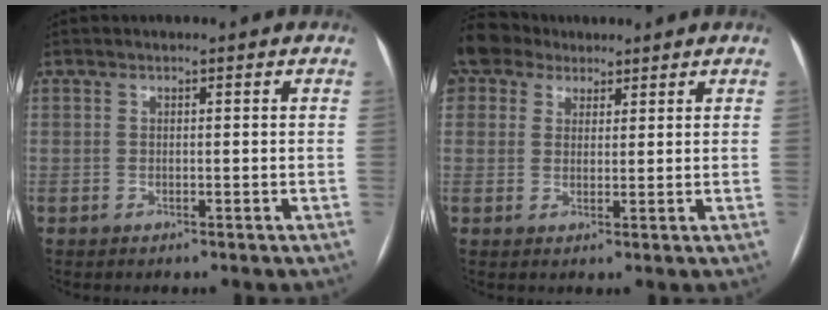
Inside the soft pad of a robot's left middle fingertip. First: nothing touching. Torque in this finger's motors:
{"motor_torque": [1.06, -1.08, 1.05, 0.21]}